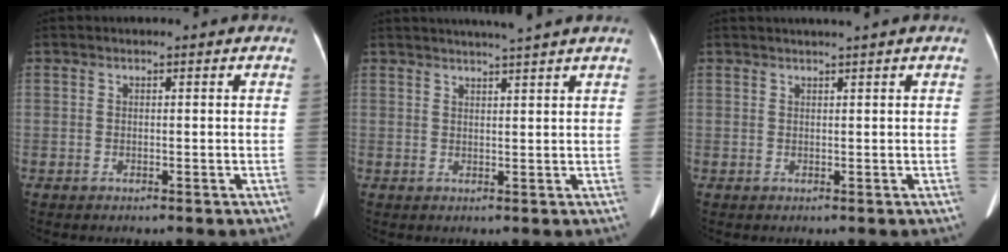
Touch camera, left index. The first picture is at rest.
{"total": 6.5, "force": [5.7, -1.3, 2.8], "torque": [-0.037, 0.012, 0.073]}
{"total": 2.4, "force": [2.0, -0.7, 1.1], "torque": [-0.008, 0.012, 0.038]}